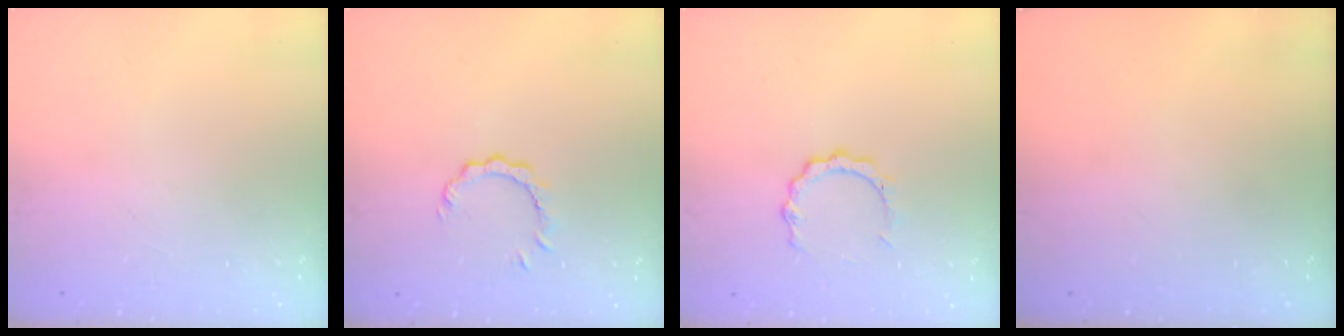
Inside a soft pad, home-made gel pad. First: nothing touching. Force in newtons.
{"total": 4.1, "press": 4.0, "slide": 0.4}
{"total": 4.9, "press": 4.9, "slide": 0.5}
{"total": 0.0}